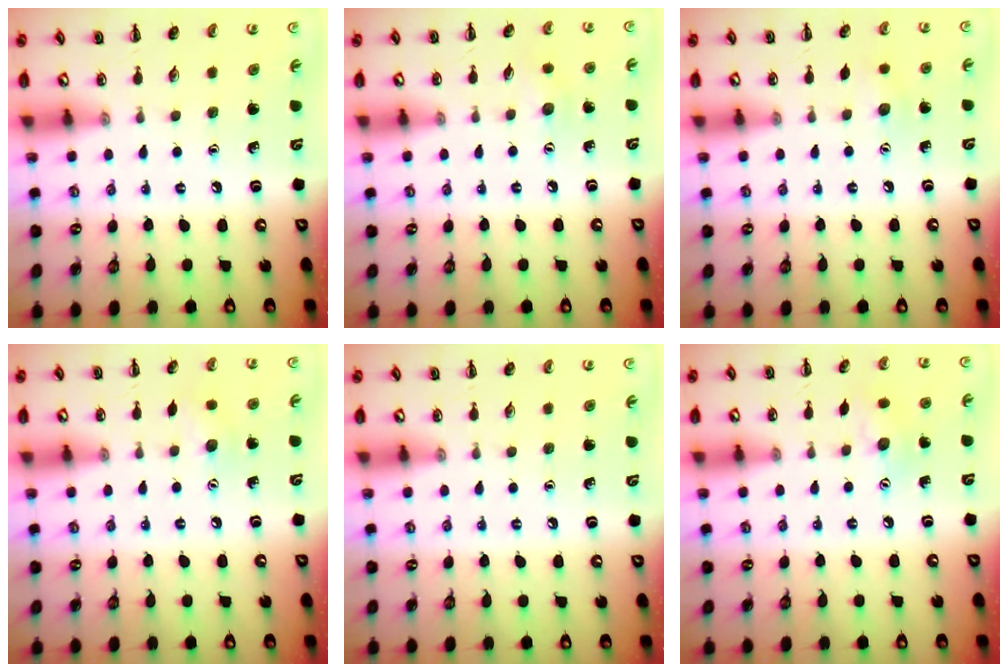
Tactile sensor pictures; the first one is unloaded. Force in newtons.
{"total": 5.6, "press": 5.5, "slide": 1.0}
{"total": 6.3, "press": 6.1, "slide": 1.4}
{"total": 4.8, "press": 4.6, "slide": 1.1}
{"total": 0.0}
{"total": 6.7, "press": 6.6, "slide": 1.2}